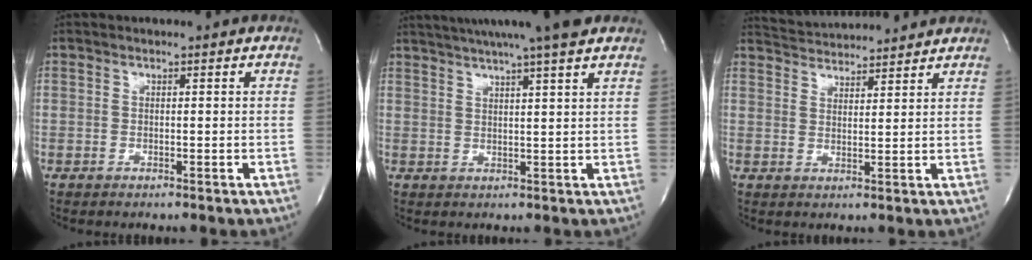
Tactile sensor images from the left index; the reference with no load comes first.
{"total": 13.2, "force": [11.0, -0.8, 7.2], "torque": [-0.126, 0.013, 0.144]}
{"total": 9.2, "force": [8.9, 0.6, 1.9], "torque": [-0.044, 0.020, 0.134]}